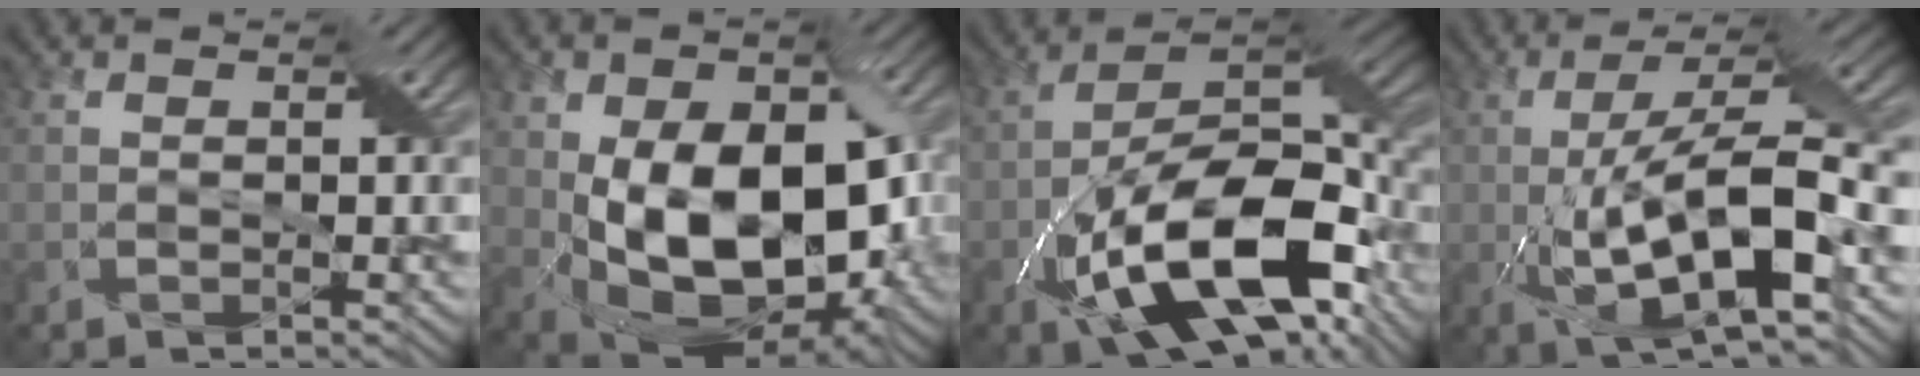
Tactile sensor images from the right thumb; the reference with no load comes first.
{"total": 16.8, "force": [-1.7, 10.4, 13.1], "torque": [-0.212, -0.031, -0.017]}
{"total": 17.9, "force": [-7.0, 8.4, 14.2], "torque": [-0.259, -0.016, -0.127]}
{"total": 15.1, "force": [-3.5, 4.8, 13.8], "torque": [-0.244, 0.003, -0.067]}